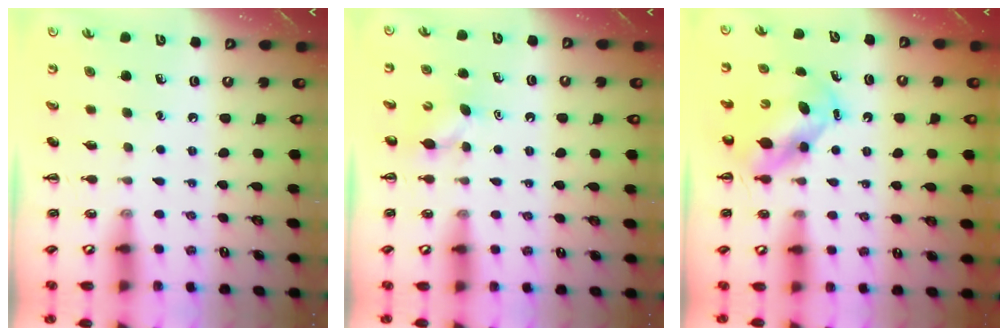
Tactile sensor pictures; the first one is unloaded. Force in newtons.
{"total": 4.1, "press": 3.9, "slide": 1.0}
{"total": 5.6, "press": 5.5, "slide": 1.2}